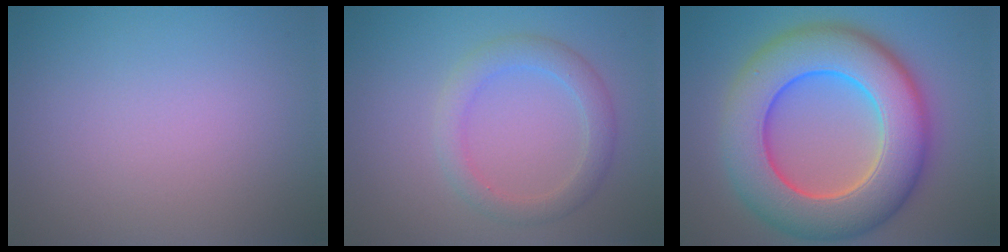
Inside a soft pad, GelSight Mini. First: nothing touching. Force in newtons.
{"total": 3.0, "press": 2.9, "slide": 0.3}
{"total": 12.6, "press": 12.5, "slide": 0.8}